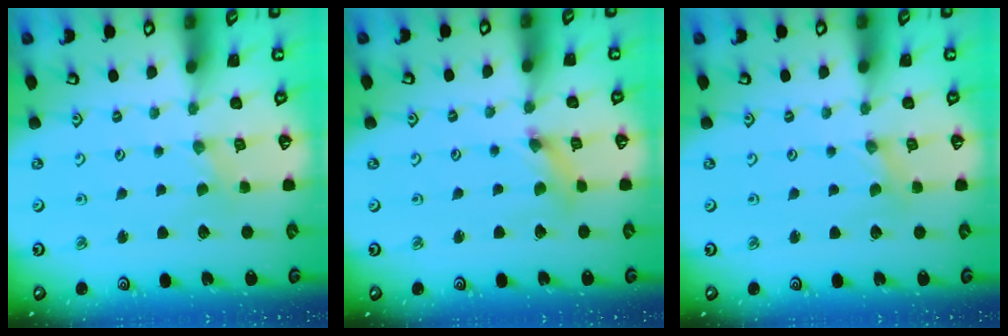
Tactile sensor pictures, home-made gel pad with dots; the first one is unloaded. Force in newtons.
{"total": 2.5, "press": 2.5, "slide": 0.1}
{"total": 0.0}